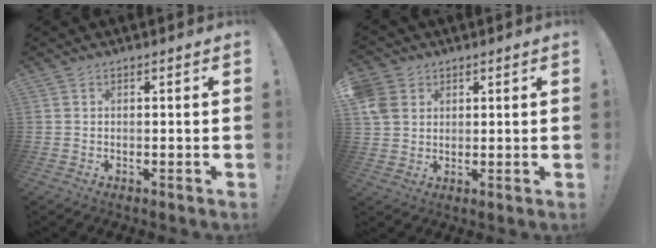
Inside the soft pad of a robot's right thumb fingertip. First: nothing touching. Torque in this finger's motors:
{"motor_torque": [1.19, 3.05, 0.31, 0.24, 0.50]}